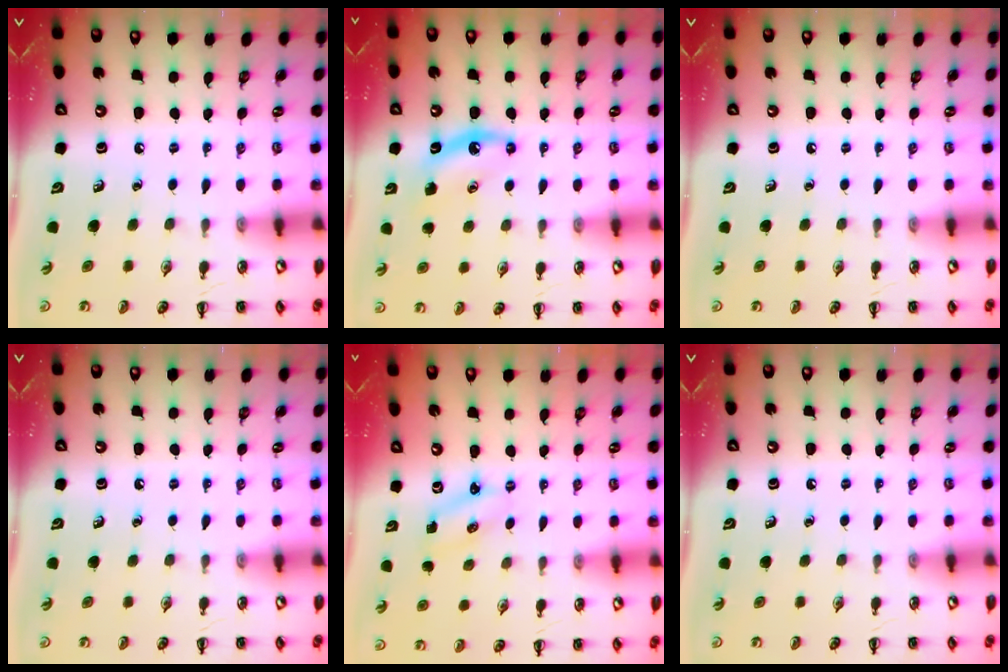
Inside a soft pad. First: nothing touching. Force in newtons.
{"total": 6.5, "press": 6.2, "slide": 1.9}
{"total": 0.0}
{"total": 0.0}
{"total": 2.3, "press": 2.2, "slide": 0.7}
{"total": 0.0}